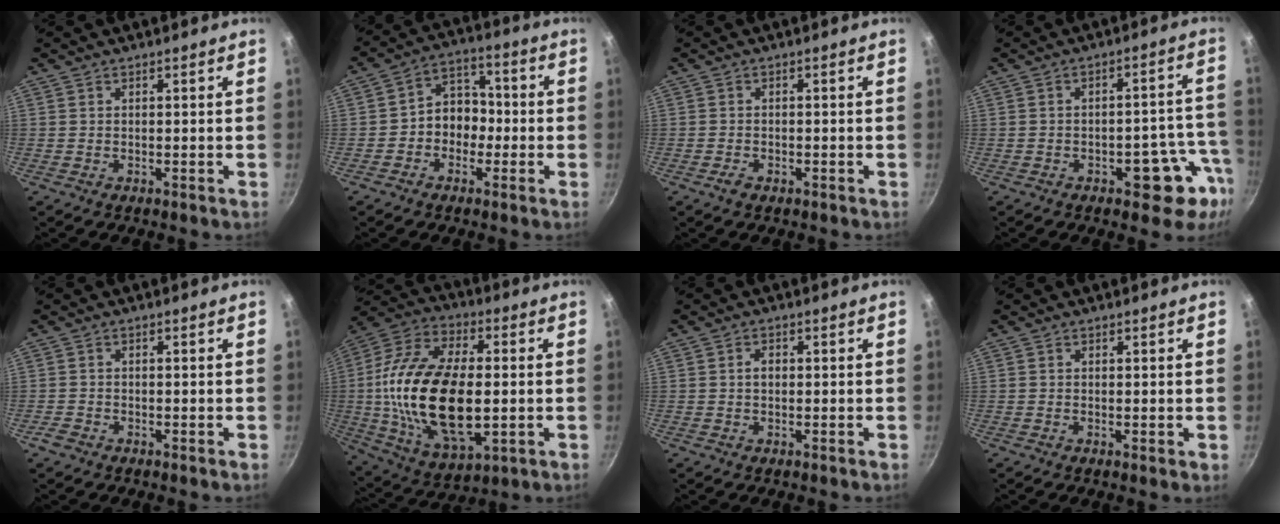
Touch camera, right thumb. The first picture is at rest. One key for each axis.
{"total": 8.0, "fx": -1.8, "fy": 6.5, "fz": 4.2, "tx": -0.014, "ty": 0.037, "tz": -0.042}
{"total": 1.9, "fx": -1.1, "fy": 1.1, "fz": 1.1, "tx": -0.023, "ty": 0.008, "tz": -0.021}
{"total": 10.7, "fx": -4.8, "fy": 5.7, "fz": 7.8, "tx": -0.029, "ty": 0.046, "tz": -0.051}
{"total": 1.6, "fx": -1.2, "fy": 0.9, "fz": 0.7, "tx": -0.022, "ty": 0.006, "tz": -0.025}
{"total": 26.3, "fx": -1.0, "fy": 14.0, "fz": 22.2, "tx": -0.422, "ty": 0.009, "tz": -0.019}
{"total": 1.8, "fx": 0.0, "fy": 1.3, "fz": 1.2, "tx": -0.015, "ty": 0.006, "tz": -0.001}
{"total": 0.8, "fx": 0.0, "fy": 0.2, "fz": 0.8, "tx": -0.011, "ty": -0.002, "tz": -0.003}